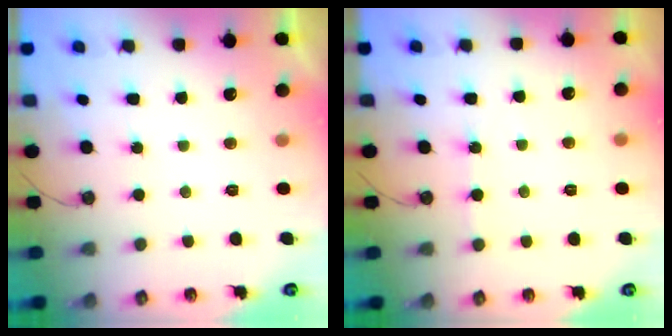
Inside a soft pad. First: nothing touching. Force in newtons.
{"total": 2.9, "press": 2.9, "slide": 0.3}